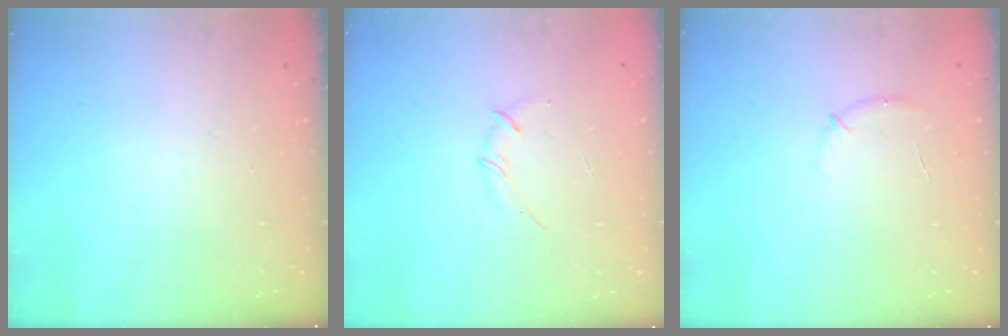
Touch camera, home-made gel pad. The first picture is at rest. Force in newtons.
{"total": 3.0, "press": 2.9, "slide": 0.8}
{"total": 6.8, "press": 6.6, "slide": 1.8}